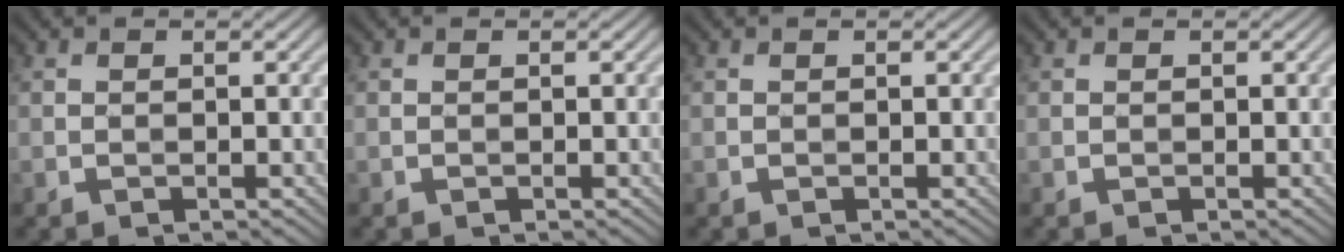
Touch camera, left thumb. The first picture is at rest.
{"total": 0.0}
{"total": 0.0}
{"total": 0.0}